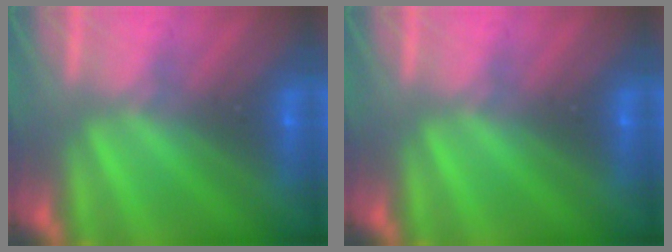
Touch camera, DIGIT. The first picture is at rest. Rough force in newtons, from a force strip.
{"total": 0.0}